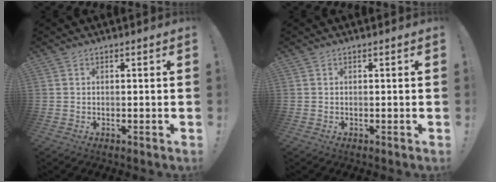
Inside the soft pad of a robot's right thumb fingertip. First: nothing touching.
{"total": 0.0}